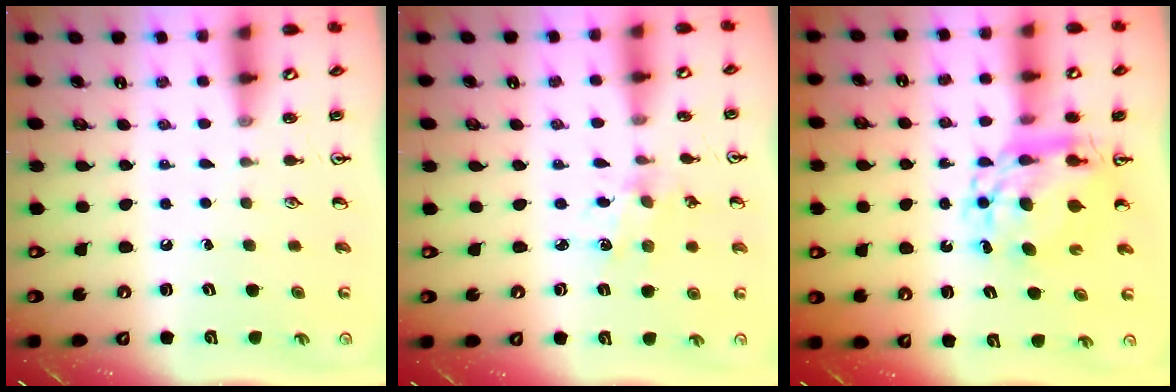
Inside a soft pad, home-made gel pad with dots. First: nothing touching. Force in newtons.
{"total": 2.5, "press": 2.5, "slide": 0.4}
{"total": 11.5, "press": 11.4, "slide": 0.9}